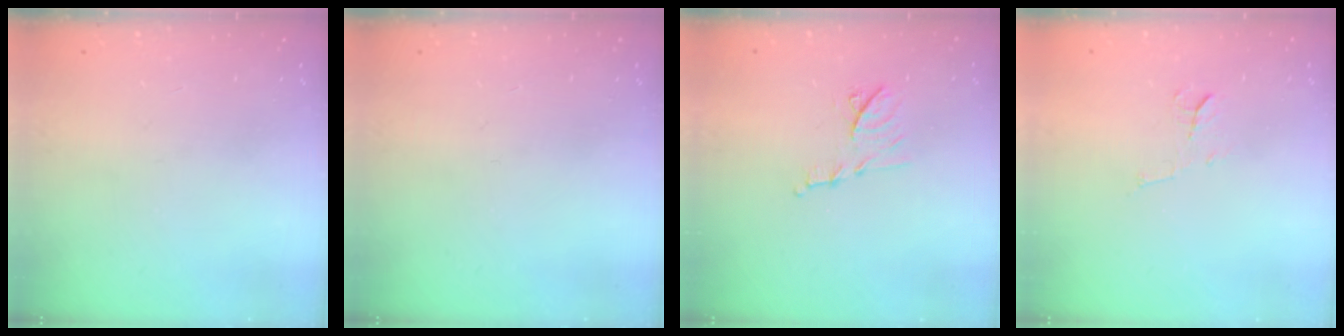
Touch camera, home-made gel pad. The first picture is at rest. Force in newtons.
{"total": 0.0}
{"total": 9.4, "press": 9.4, "slide": 0.1}
{"total": 5.6, "press": 5.6, "slide": 0.4}